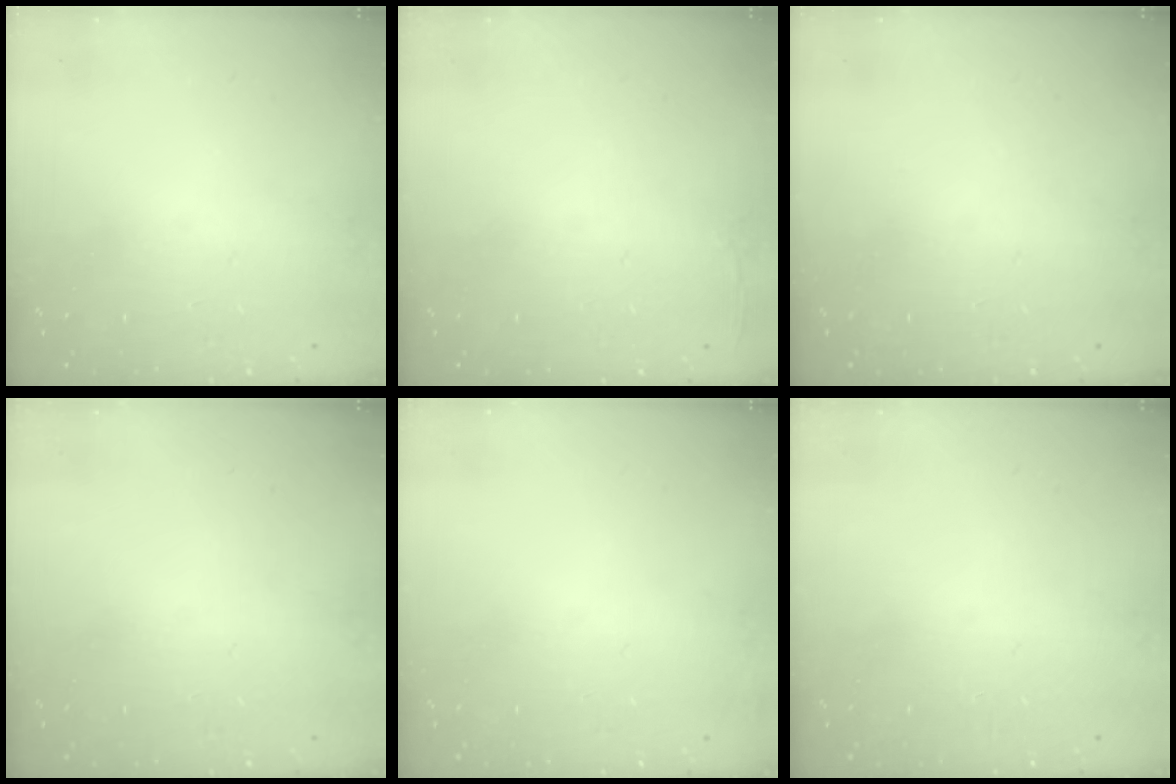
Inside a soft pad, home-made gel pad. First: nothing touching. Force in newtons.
{"total": 2.8, "press": 2.6, "slide": 0.9}
{"total": 0.0}
{"total": 0.0}
{"total": 2.8, "press": 2.2, "slide": 1.7}
{"total": 0.0}